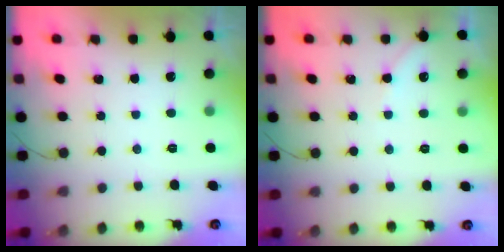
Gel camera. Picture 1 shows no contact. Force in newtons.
{"total": 2.4, "press": 2.3, "slide": 0.4}